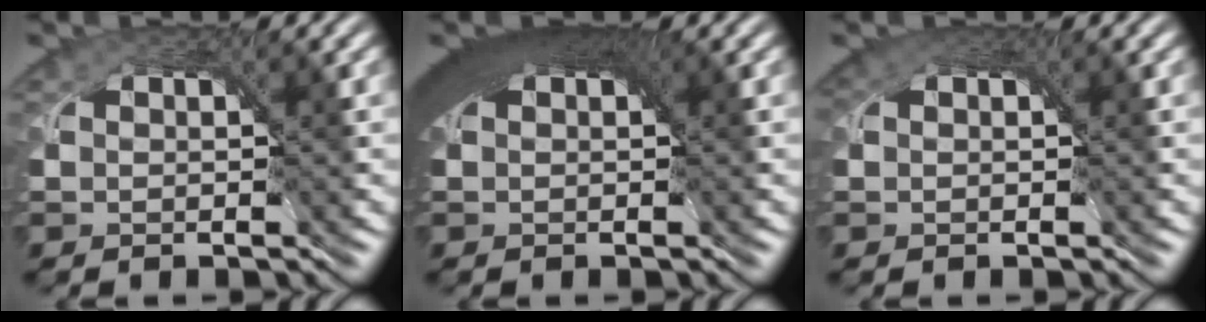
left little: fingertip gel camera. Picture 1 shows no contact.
{"total": 7.9, "force": [3.0, 3.9, 6.2], "torque": [-0.097, 0.018, 0.032]}
{"total": 1.8, "force": [0.8, 1.3, 1.0], "torque": [-0.024, 0.003, 0.008]}